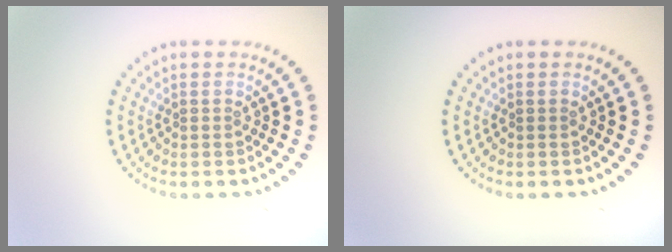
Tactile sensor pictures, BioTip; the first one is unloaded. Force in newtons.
{"total": 0.0}